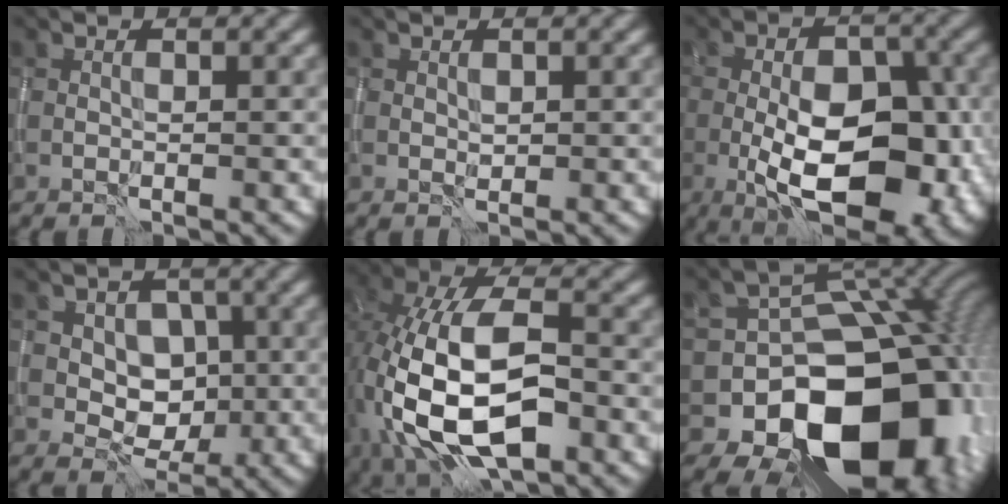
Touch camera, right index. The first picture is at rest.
{"total": 0.6, "force": [0.3, 0.4, 0.2], "torque": [-0.006, -0.001, 0.008]}
{"total": 12.5, "force": [-3.1, 6.1, 10.5], "torque": [-0.150, -0.001, -0.051]}
{"total": 4.0, "force": [0.2, 3.3, 2.2], "torque": [-0.018, -0.001, -0.004]}
{"total": 13.5, "force": [-3.7, 7.1, 10.9], "torque": [-0.228, -0.006, -0.068]}
{"total": 18.3, "force": [-6.3, 13.8, 10.1], "torque": [-0.105, -0.007, -0.095]}